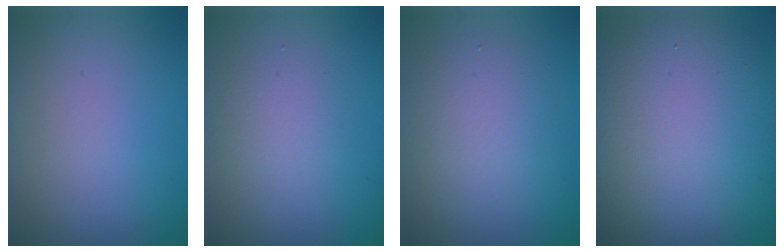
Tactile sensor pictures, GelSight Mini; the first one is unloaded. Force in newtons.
{"total": 2.5, "press": 2.4, "slide": 0.1}
{"total": 4.3, "press": 4.3, "slide": 0.4}
{"total": 11.7, "press": 11.6, "slide": 0.7}